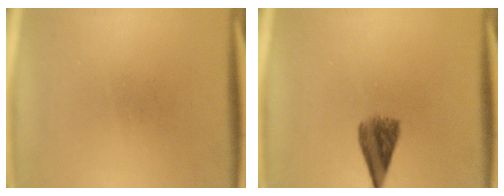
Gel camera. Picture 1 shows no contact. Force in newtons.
{"total": 5.0}